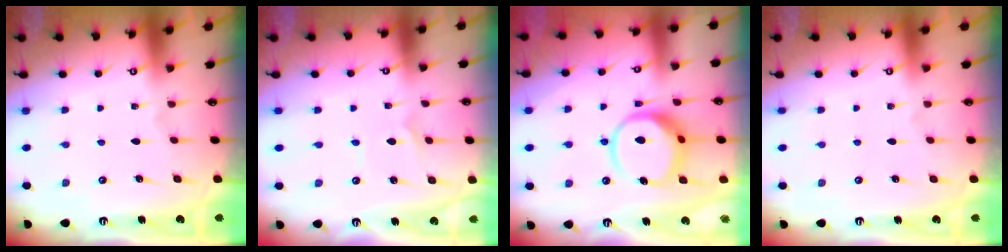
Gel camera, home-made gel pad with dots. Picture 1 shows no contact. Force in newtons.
{"total": 1.3, "press": 1.3, "slide": 0.1}
{"total": 12.1, "press": 12.0, "slide": 1.4}
{"total": 0.0}